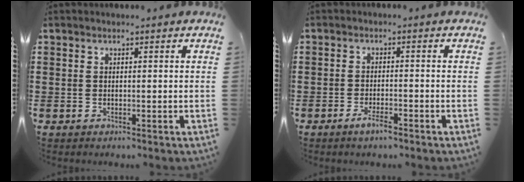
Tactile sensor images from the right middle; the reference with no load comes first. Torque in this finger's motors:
{"motor_torque": [0.83, -0.19, 0.04, 0.05]}